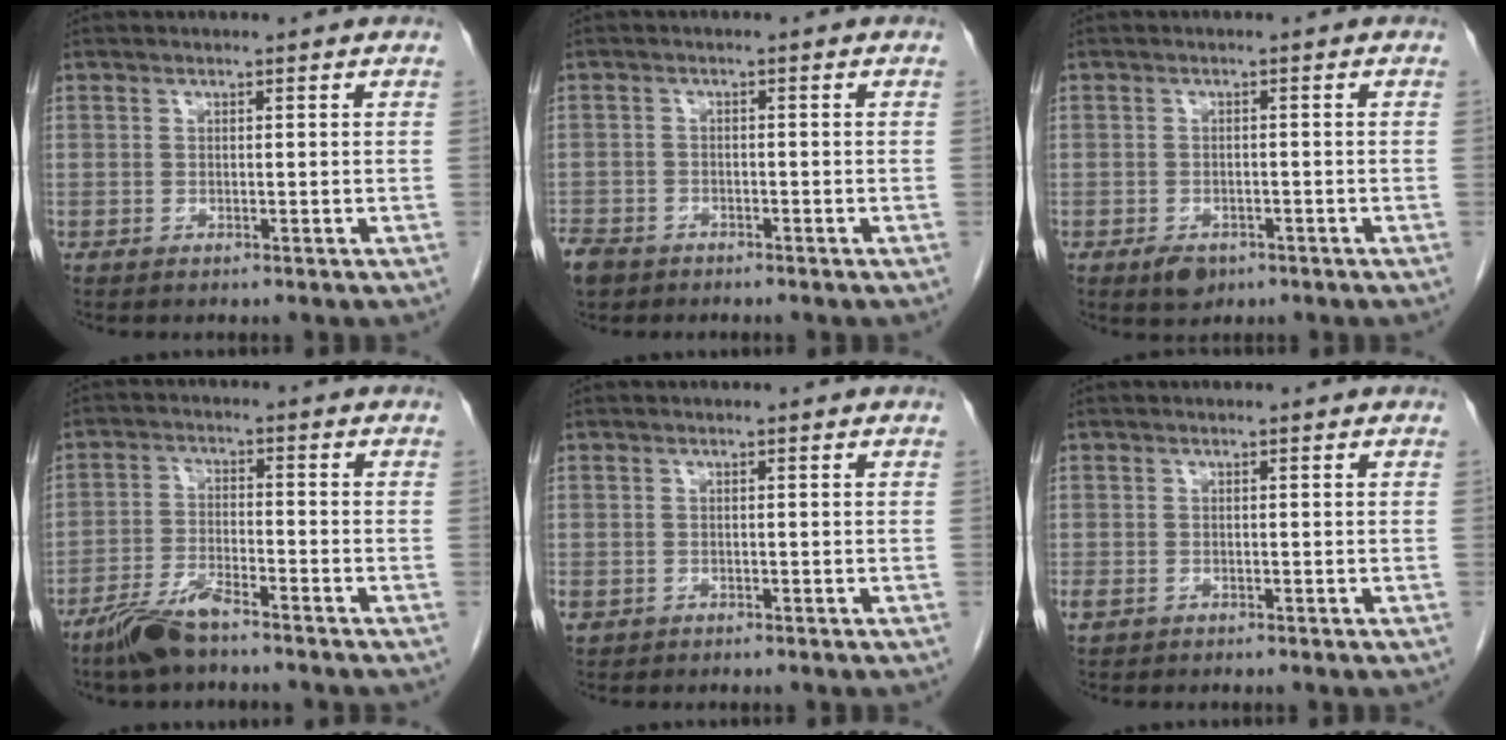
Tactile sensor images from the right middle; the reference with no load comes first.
{"total": 4.9, "force": [-3.8, 2.8, 1.3], "torque": [-0.029, -0.001, -0.066]}
{"total": 2.9, "force": [-1.8, 1.8, 1.5], "torque": [-0.026, -0.001, -0.019]}
{"total": 6.7, "force": [-5.3, 1.3, 3.9], "torque": [-0.085, -0.012, -0.100]}
{"total": 1.3, "force": [-0.6, 1.1, 0.4], "torque": [-0.013, 0.002, -0.007]}
{"total": 1.3, "force": [-0.6, 0.9, 0.7], "torque": [-0.018, 0.001, -0.007]}